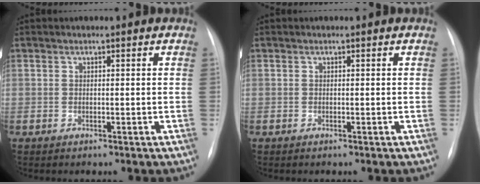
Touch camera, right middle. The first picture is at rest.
{"total": 0.0}